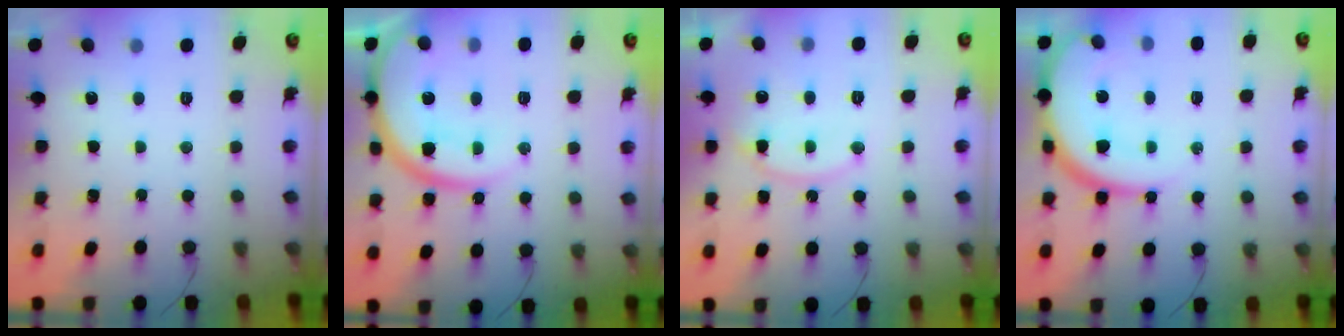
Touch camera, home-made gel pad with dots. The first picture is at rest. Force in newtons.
{"total": 15.8, "press": 15.7, "slide": 2.0}
{"total": 12.6, "press": 12.5, "slide": 0.9}
{"total": 13.6, "press": 13.5, "slide": 1.6}